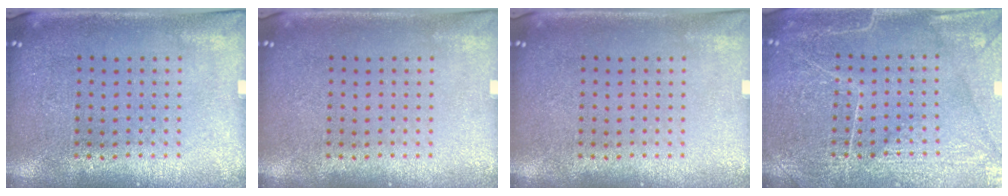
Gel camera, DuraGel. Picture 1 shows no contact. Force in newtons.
{"total": 0.0}
{"total": 0.0}
{"total": 5.3, "press": 5.2, "slide": 0.6}